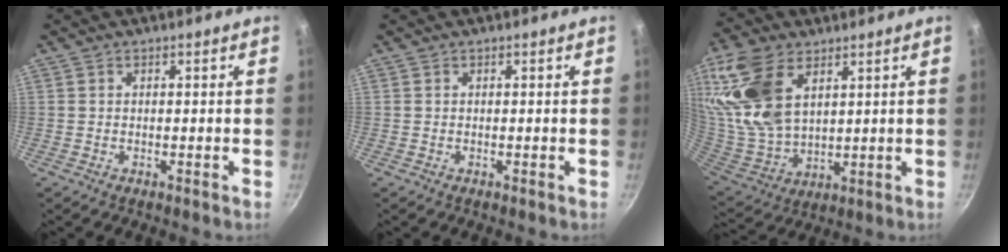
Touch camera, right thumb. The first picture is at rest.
{"total": 0.0}
{"total": 19.2, "force": [8.0, 11.5, 13.1], "torque": [-0.265, -0.030, 0.169]}